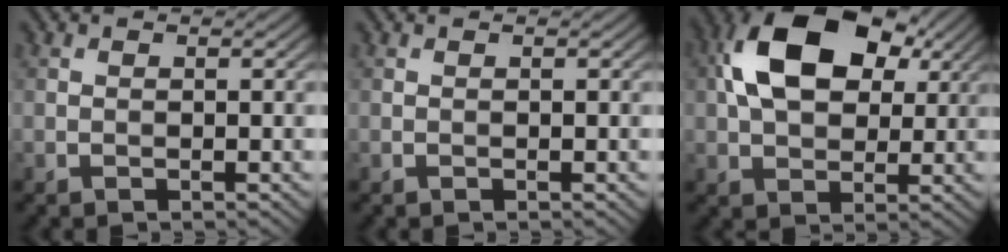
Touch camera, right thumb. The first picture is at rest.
{"total": 0.0}
{"total": 14.0, "force": [4.1, 8.8, 10.0], "torque": [-0.204, 0.021, 0.069]}